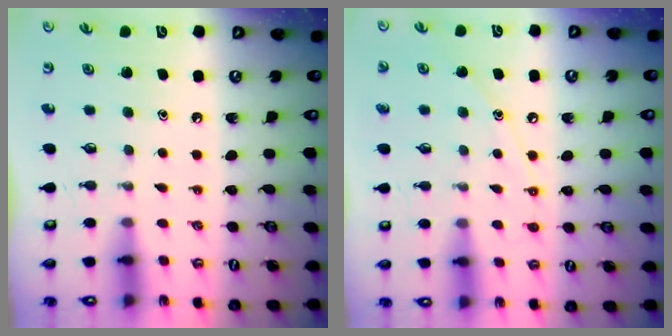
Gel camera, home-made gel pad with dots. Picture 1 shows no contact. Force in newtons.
{"total": 7.0, "press": 7.0, "slide": 0.5}